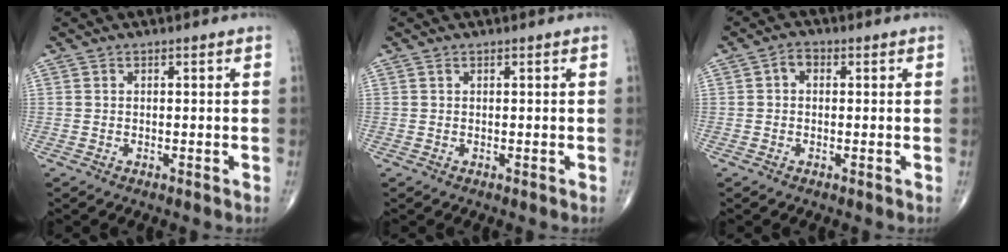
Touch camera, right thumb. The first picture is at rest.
{"total": 0.0}
{"total": 2.1, "force": [0.3, 1.5, 1.4], "torque": [-0.014, 0.011, -0.002]}